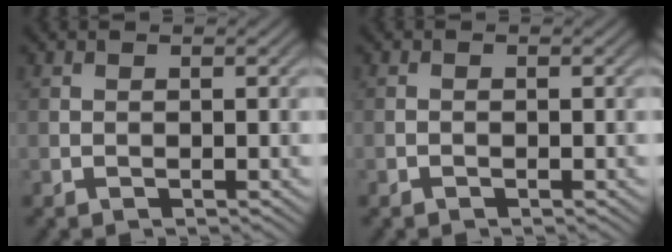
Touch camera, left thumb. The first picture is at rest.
{"total": 0.0}